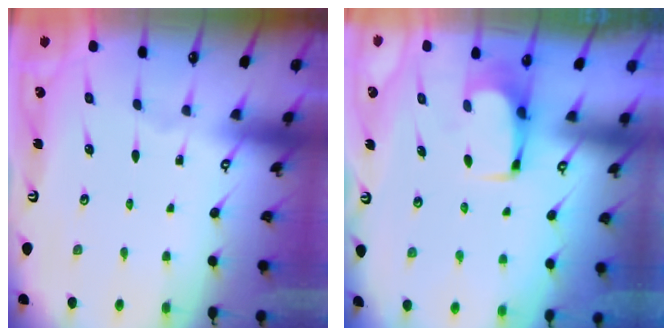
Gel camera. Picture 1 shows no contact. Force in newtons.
{"total": 3.5, "press": 3.5, "slide": 0.2}